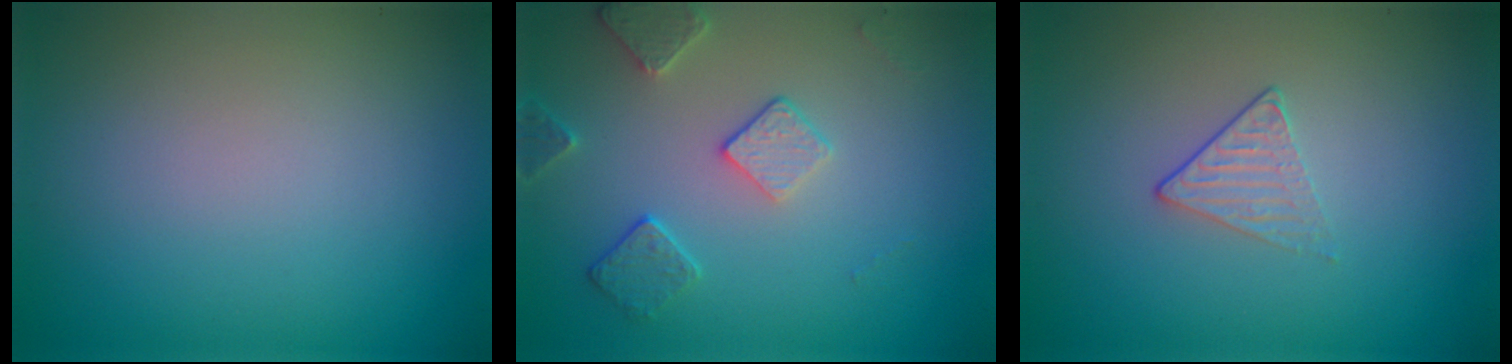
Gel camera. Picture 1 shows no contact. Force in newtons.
{"total": 2.9, "press": 2.8, "slide": 0.9}
{"total": 1.3, "press": 0.9, "slide": 0.9}